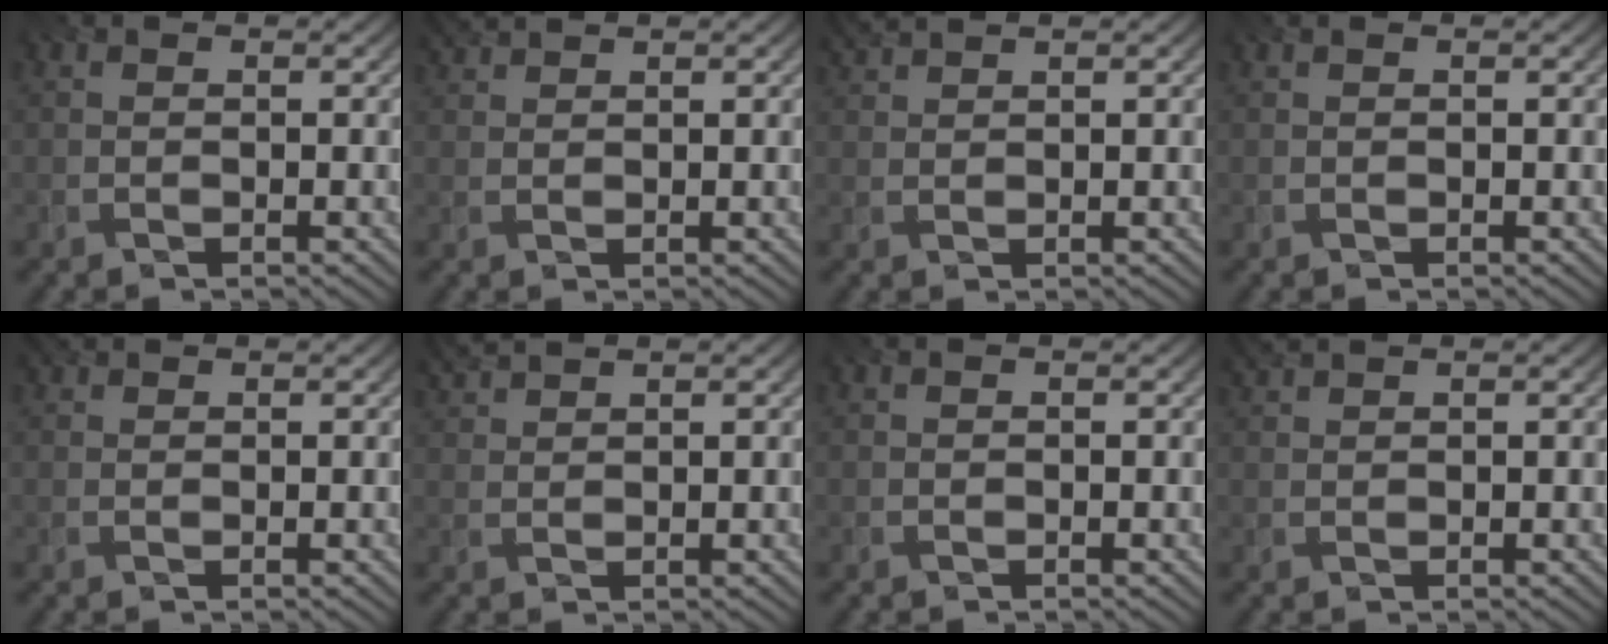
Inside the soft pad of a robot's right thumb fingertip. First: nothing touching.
{"total": 2.2, "force": [2.0, 0.3, 0.8], "torque": [-0.021, 0.007, 0.037]}
{"total": 2.2, "force": [2.0, 0.1, 0.9], "torque": [-0.024, 0.006, 0.038]}
{"total": 0.0}
{"total": 1.2, "force": [1.1, 0.4, 0.5], "torque": [-0.010, 0.005, 0.021]}
{"total": 2.9, "force": [2.6, 0.4, 1.1], "torque": [-0.031, 0.009, 0.049]}
{"total": 0.0}
{"total": 1.8, "force": [1.6, 0.0, 0.8], "torque": [-0.018, 0.006, 0.030]}